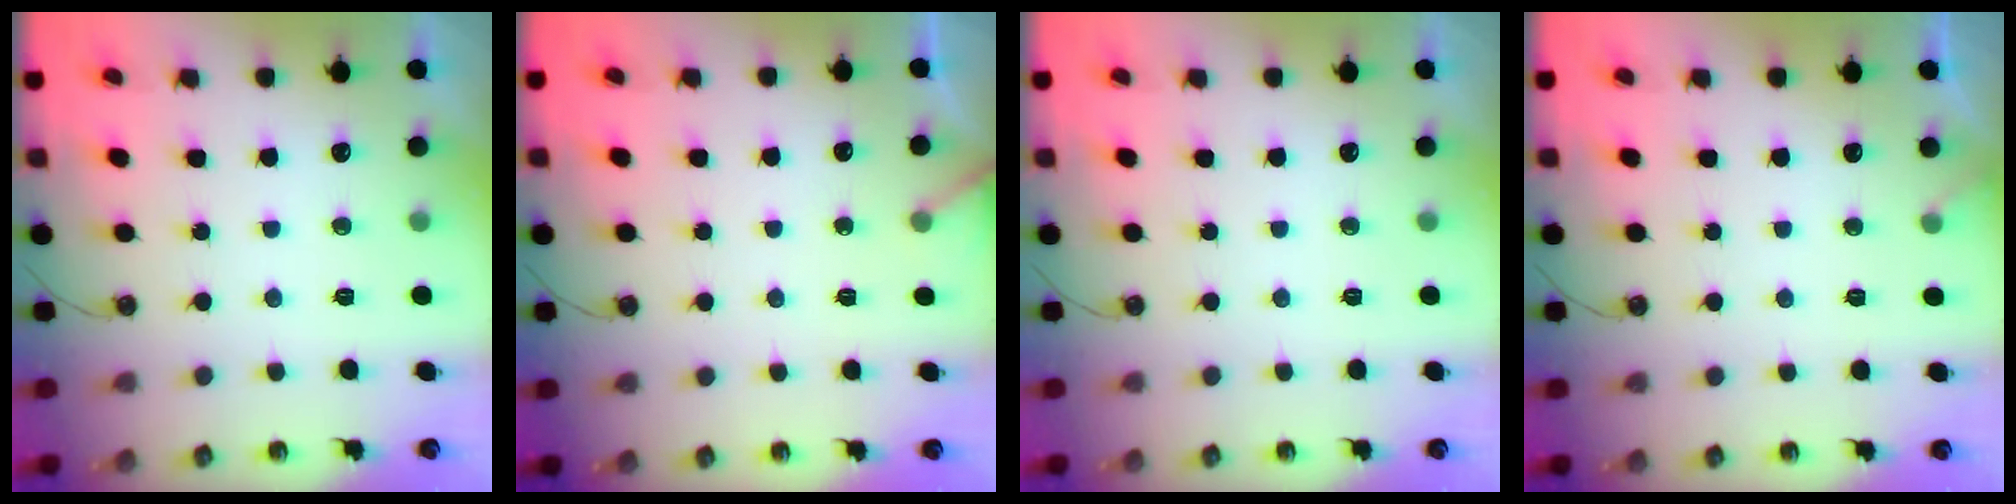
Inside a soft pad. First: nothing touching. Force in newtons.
{"total": 2.3, "press": 2.3, "slide": 0.1}
{"total": 0.0}
{"total": 2.4, "press": 2.4, "slide": 0.2}